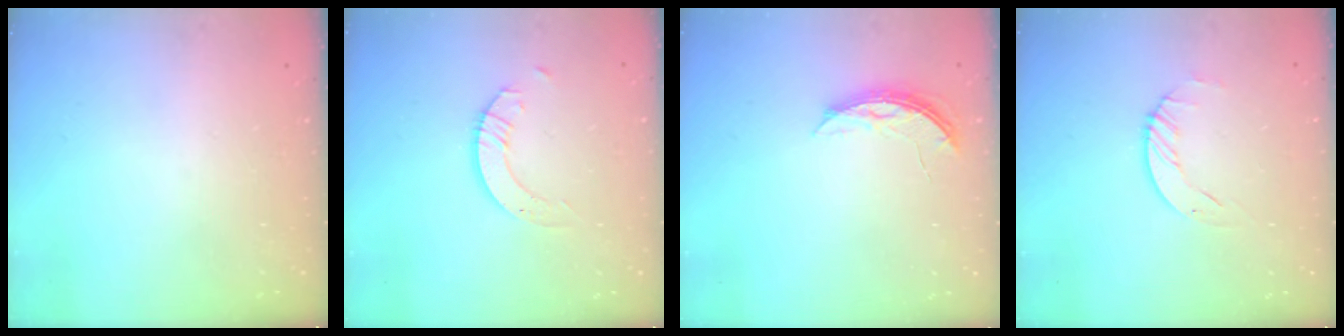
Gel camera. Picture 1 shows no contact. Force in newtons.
{"total": 3.5, "press": 3.5, "slide": 0.1}
{"total": 5.8, "press": 5.7, "slide": 0.5}
{"total": 2.3, "press": 2.3, "slide": 0.3}